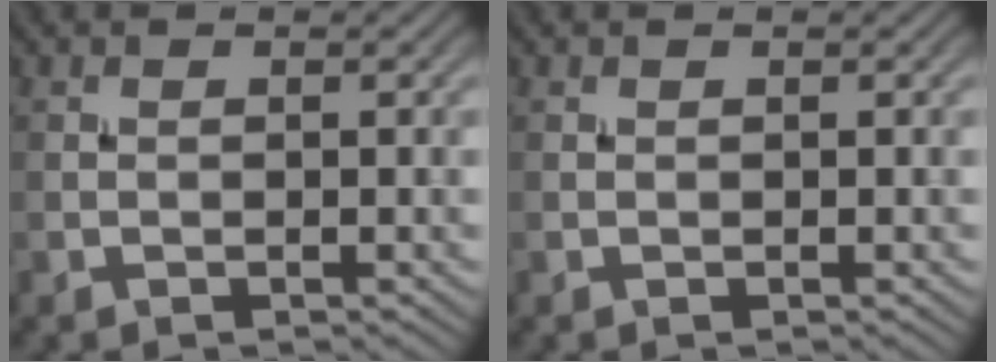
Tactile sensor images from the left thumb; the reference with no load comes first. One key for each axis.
{"total": 0.0}